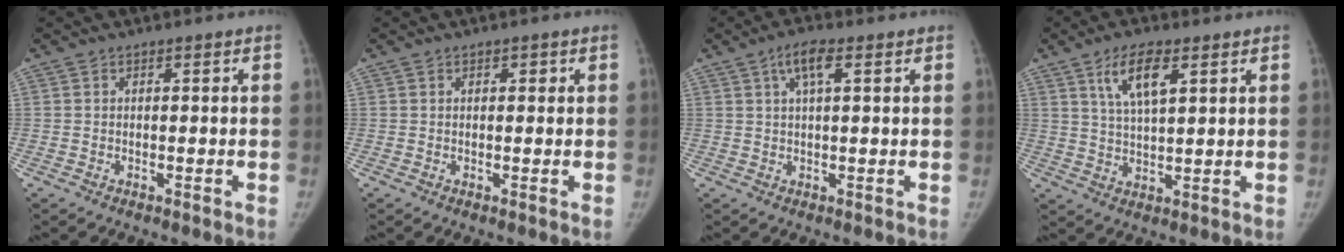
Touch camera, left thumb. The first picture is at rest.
{"total": 1.0, "force": [0.4, 0.7, 0.6], "torque": [0.000, 0.000, 0.004]}
{"total": 4.7, "force": [2.1, 1.4, 4.0], "torque": [-0.078, 0.006, 0.039]}
{"total": 8.0, "force": [3.9, 2.9, 6.3], "torque": [-0.109, -0.015, 0.076]}